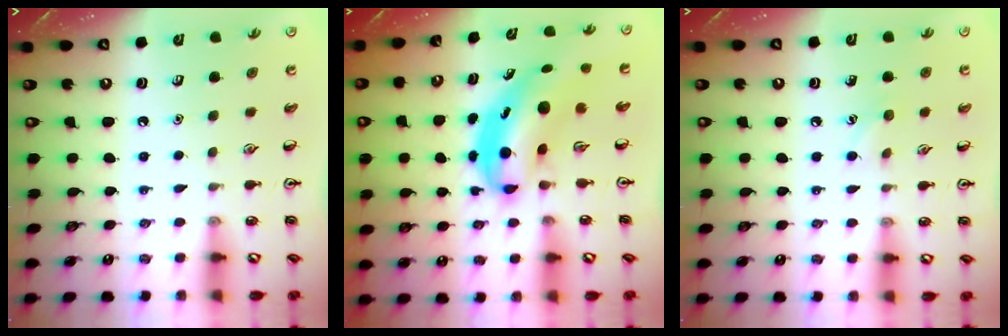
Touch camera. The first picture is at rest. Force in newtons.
{"total": 6.3, "press": 6.1, "slide": 1.7}
{"total": 4.9, "press": 4.7, "slide": 1.5}